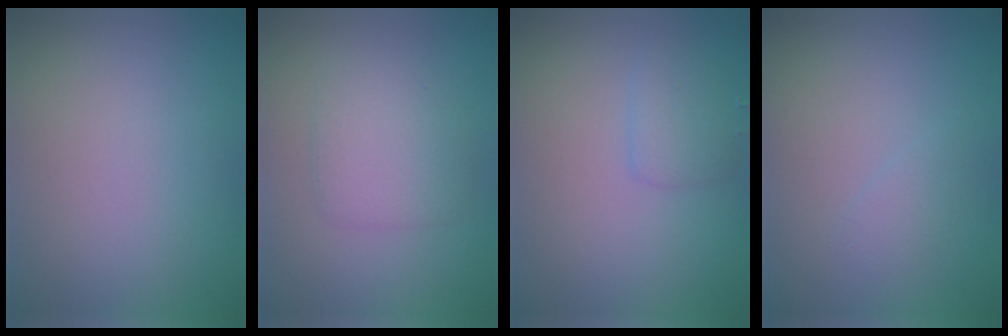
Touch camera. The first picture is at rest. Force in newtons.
{"total": 2.8, "press": 2.8, "slide": 0.1}
{"total": 1.5, "press": 1.5, "slide": 0.2}
{"total": 0.9, "press": 0.9, "slide": 0.1}